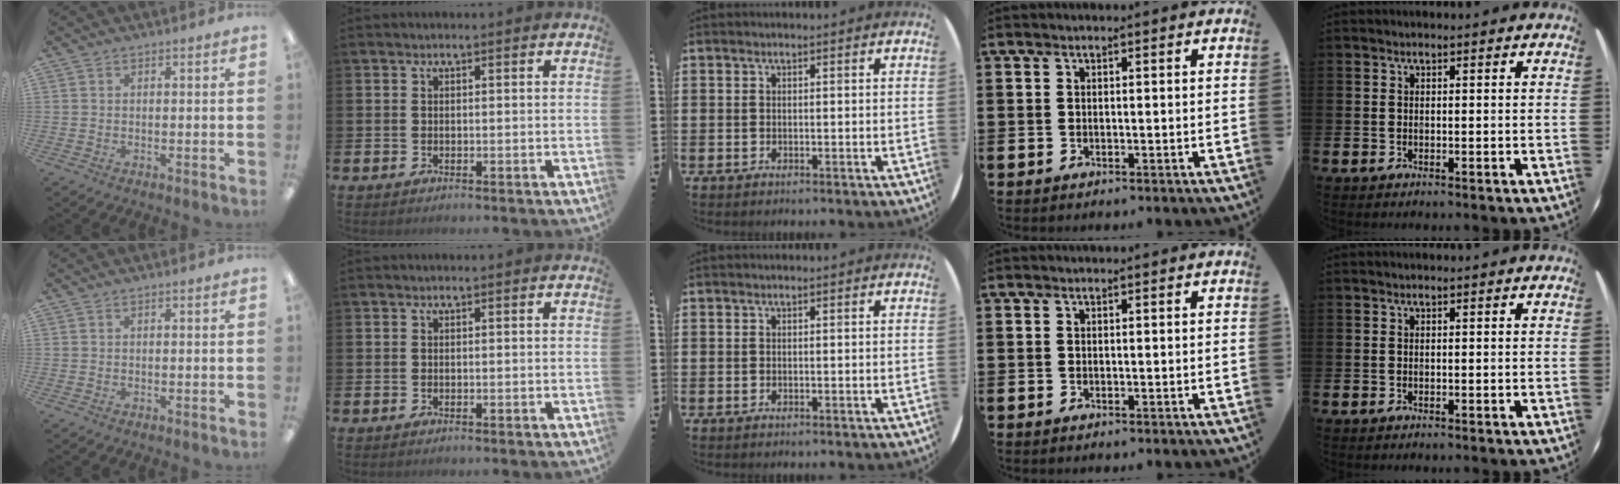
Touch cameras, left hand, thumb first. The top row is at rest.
{}